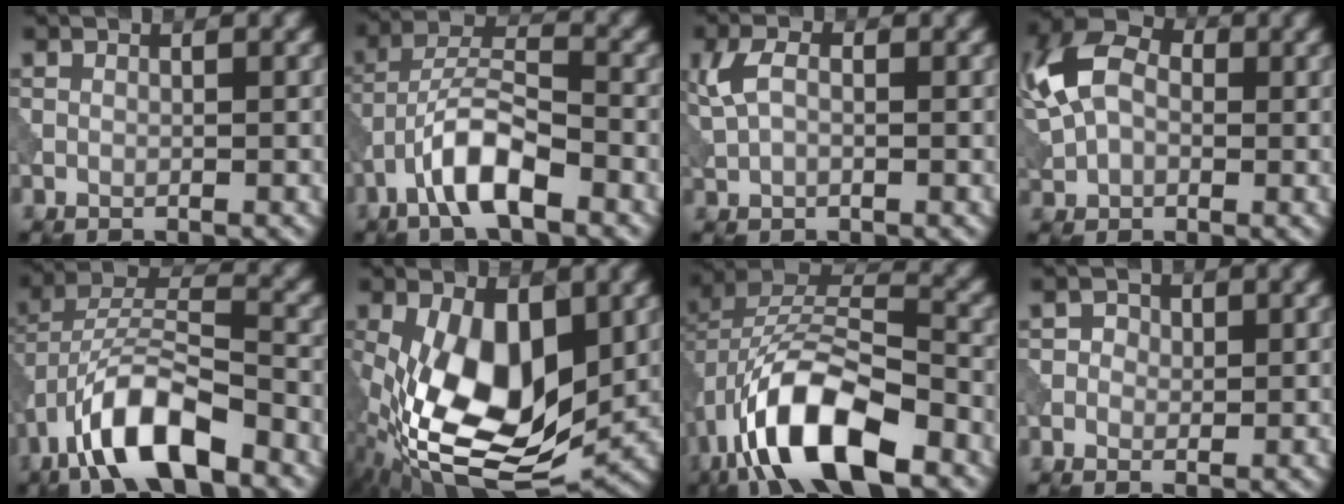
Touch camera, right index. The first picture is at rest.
{"total": 6.4, "force": [-3.5, 2.0, 5.0], "torque": [-0.087, 0.015, -0.068]}
{"total": 3.6, "force": [0.8, 2.1, 2.8], "torque": [-0.068, 0.008, 0.013]}
{"total": 8.6, "force": [1.5, 5.6, 6.3], "torque": [-0.139, 0.022, 0.012]}
{"total": 9.6, "force": [-5.6, 3.4, 7.1], "torque": [-0.122, 0.017, -0.104]}
{"total": 12.7, "force": [-1.2, 6.8, 10.7], "torque": [-0.202, -0.016, -0.022]}
{"total": 12.1, "force": [-5.8, 5.3, 9.3], "torque": [-0.171, 0.009, -0.108]}
{"total": 1.5, "force": [0.2, 1.3, 0.7], "torque": [-0.002, -0.003, -0.002]}